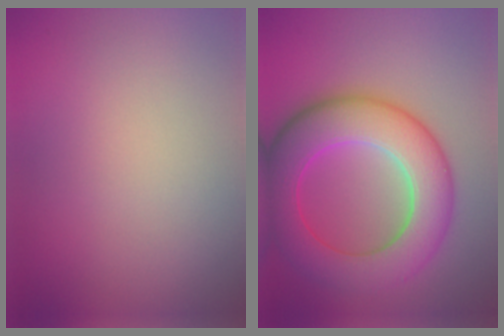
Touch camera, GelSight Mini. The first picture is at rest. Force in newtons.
{"total": 9.7, "press": 9.7, "slide": 0.3}